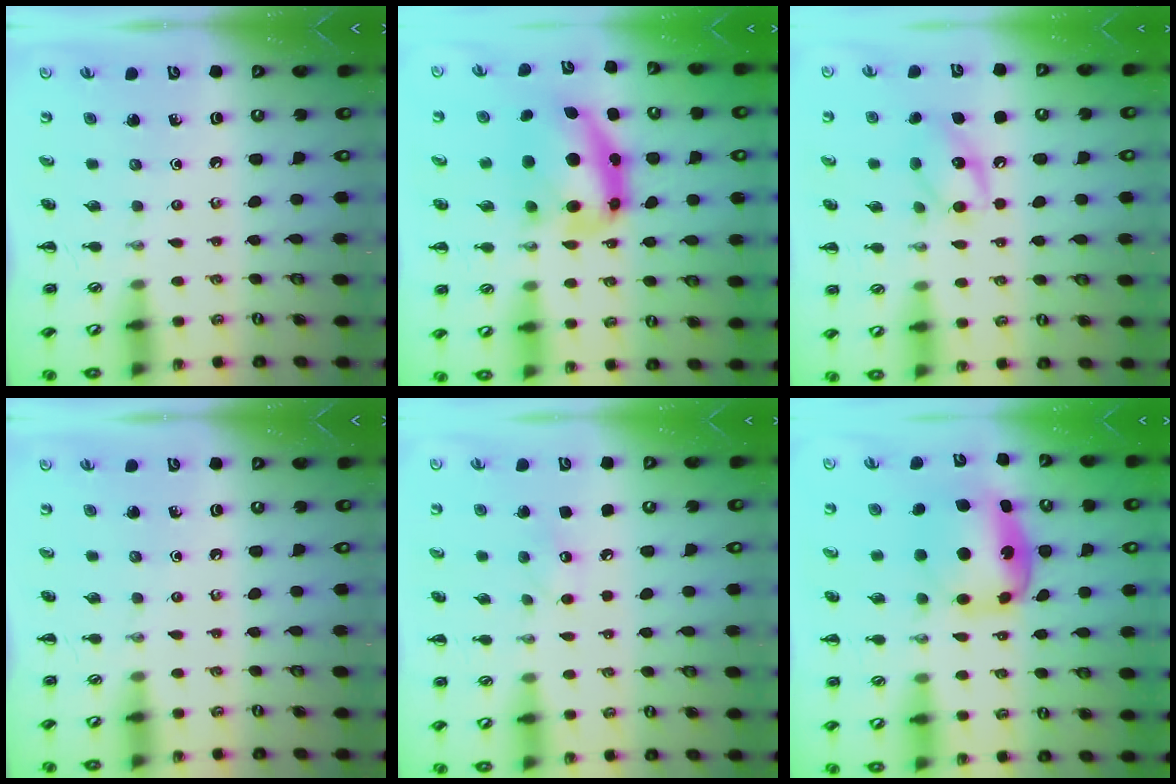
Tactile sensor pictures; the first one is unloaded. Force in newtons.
{"total": 10.5, "press": 10.2, "slide": 2.6}
{"total": 11.3, "press": 11.3, "slide": 0.8}
{"total": 0.0}
{"total": 6.6, "press": 6.4, "slide": 1.5}
{"total": 6.0, "press": 5.9, "slide": 1.3}